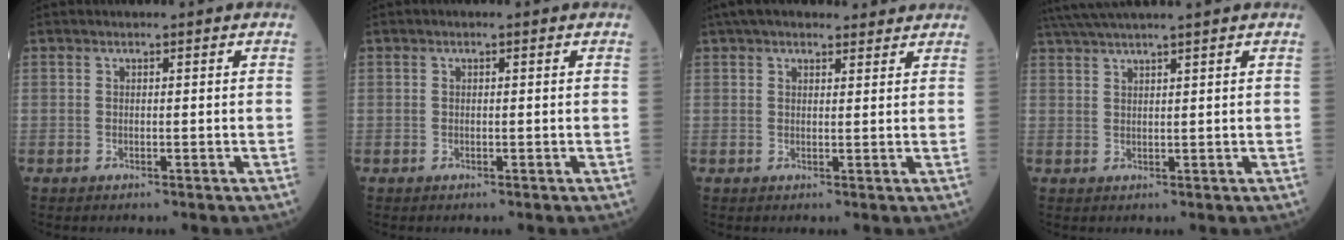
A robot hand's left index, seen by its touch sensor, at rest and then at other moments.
{"total": 0.0}
{"total": 10.1, "force": [8.6, 2.9, 4.3], "torque": [-0.058, 0.041, 0.124]}
{"total": 7.1, "force": [6.0, -1.4, 3.5], "torque": [-0.059, 0.027, 0.101]}